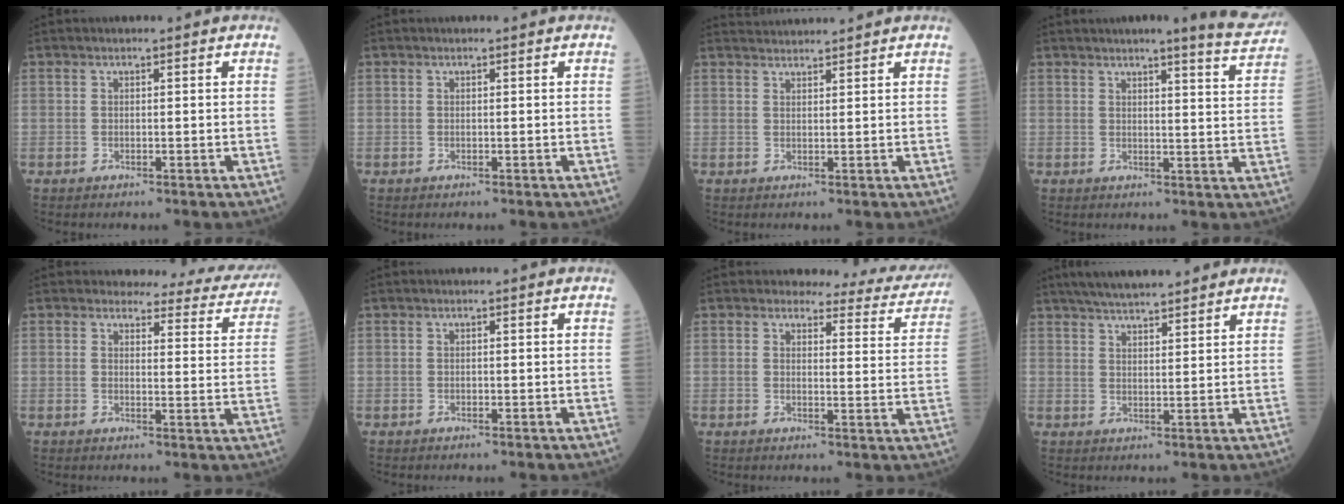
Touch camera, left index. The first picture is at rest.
{"total": 0.0}
{"total": 3.4, "force": [3.4, -0.3, 0.2], "torque": [-0.007, 0.029, 0.063]}
{"total": 7.6, "force": [7.0, -0.1, 3.1], "torque": [-0.041, -0.020, 0.069]}
{"total": 11.4, "force": [11.0, 2.9, 1.2], "torque": [0.018, -0.043, 0.095]}
{"total": 0.0}
{"total": 9.6, "force": [9.2, 2.6, 0.8], "torque": [0.018, -0.035, 0.078]}
{"total": 10.8, "force": [9.3, 1.6, 5.2], "torque": [-0.080, 0.027, 0.139]}